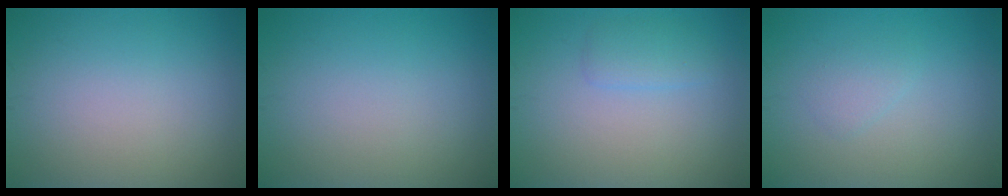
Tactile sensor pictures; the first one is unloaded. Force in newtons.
{"total": 0.0}
{"total": 1.6, "press": 1.6, "slide": 0.2}
{"total": 1.1, "press": 1.1, "slide": 0.1}